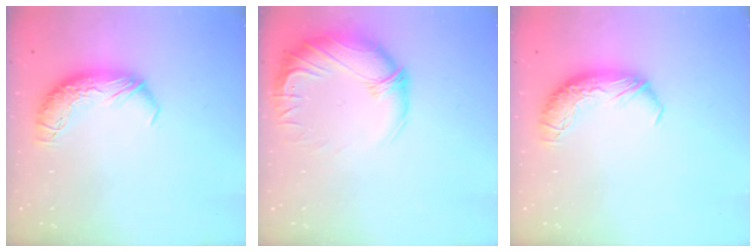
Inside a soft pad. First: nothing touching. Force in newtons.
{"total": 4.1, "press": 1.2, "slide": 3.9}
{"total": 0.0}